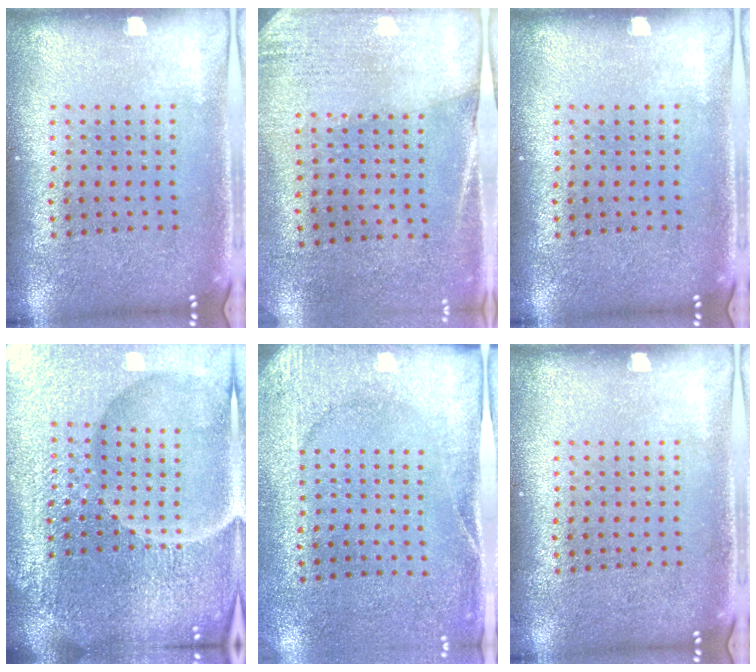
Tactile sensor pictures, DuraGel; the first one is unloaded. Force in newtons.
{"total": 2.6, "press": 2.3, "slide": 1.3}
{"total": 0.0}
{"total": 6.8, "press": 6.0, "slide": 3.0}
{"total": 2.7, "press": 2.3, "slide": 1.3}
{"total": 0.0}